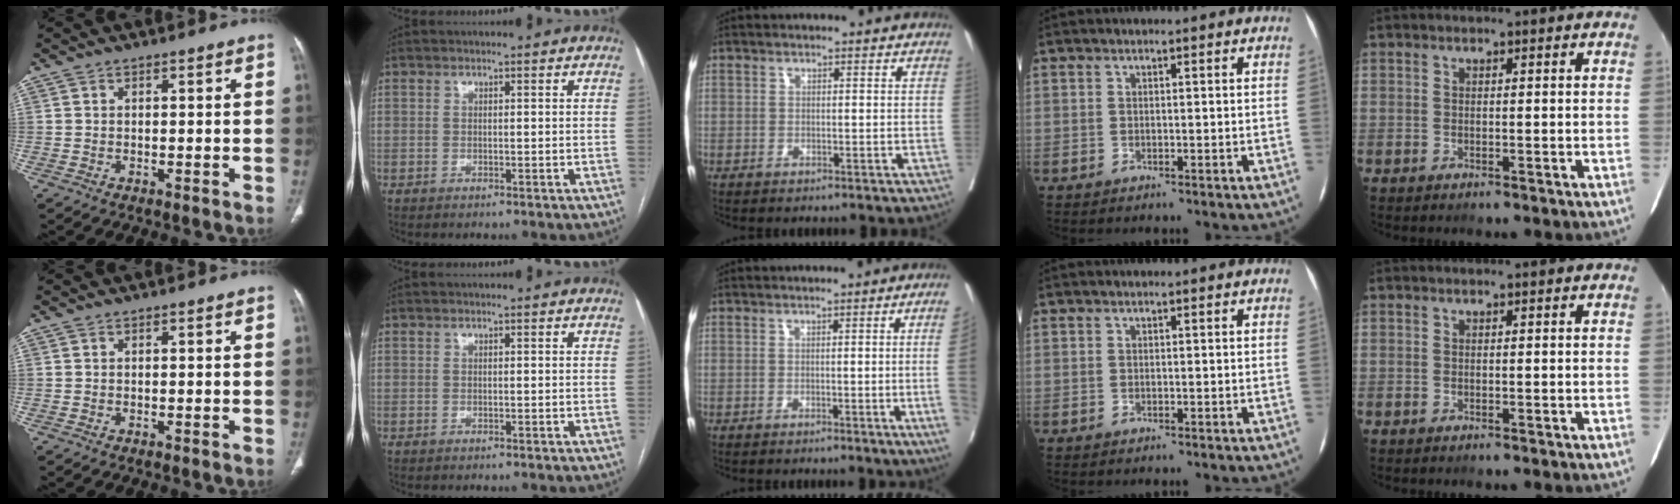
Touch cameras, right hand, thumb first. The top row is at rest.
{"middle": {"total": 8.0, "force": [-1.0, -2.3, 7.6], "torque": [-0.085, -0.018, -0.012]}}